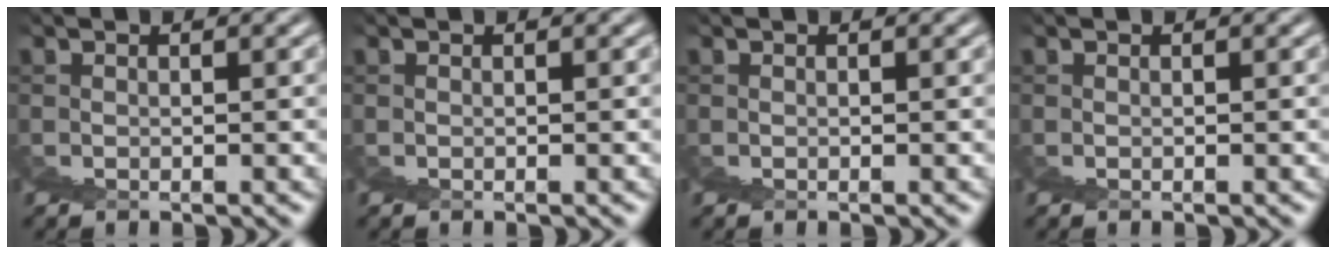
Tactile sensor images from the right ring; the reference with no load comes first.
{"total": 0.0}
{"total": 0.0}
{"total": 0.0}